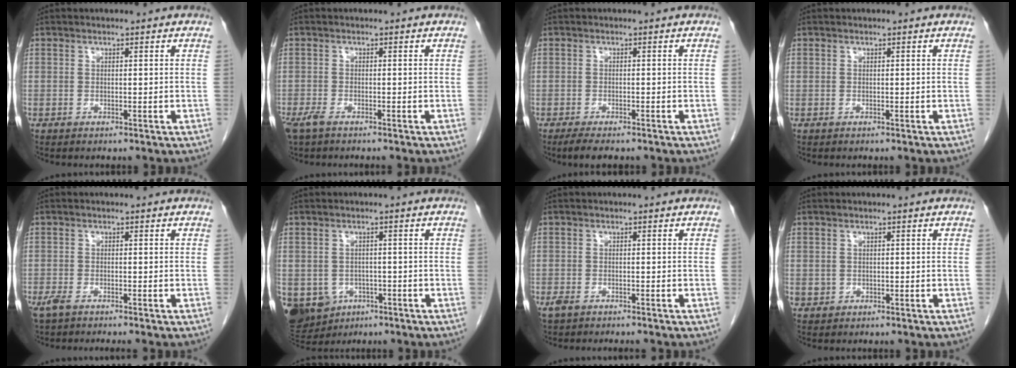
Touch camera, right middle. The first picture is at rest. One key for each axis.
{"total": 2.3, "fx": -1.6, "fy": 0.5, "fz": 1.4, "tx": -0.035, "ty": -0.006, "tz": -0.033}
{"total": 3.6, "fx": -2.8, "fy": 1.0, "fz": 2.1, "tx": -0.039, "ty": -0.009, "tz": -0.040}
{"total": 0.0}
{"total": 3.1, "fx": -2.5, "fy": 0.4, "fz": 1.8, "tx": -0.033, "ty": -0.007, "tz": -0.042}
{"total": 12.8, "fx": -5.5, "fy": 10.6, "fz": 4.8, "tx": -0.141, "ty": -0.002, "tz": -0.069}
{"total": 4.0, "fx": -3.2, "fy": 1.2, "fz": 2.2, "tx": -0.035, "ty": -0.010, "tz": -0.044}
{"total": 1.0, "fx": 0.0, "fy": 1.0, "fz": 0.2, "tx": -0.001, "ty": 0.003, "tz": 0.003}